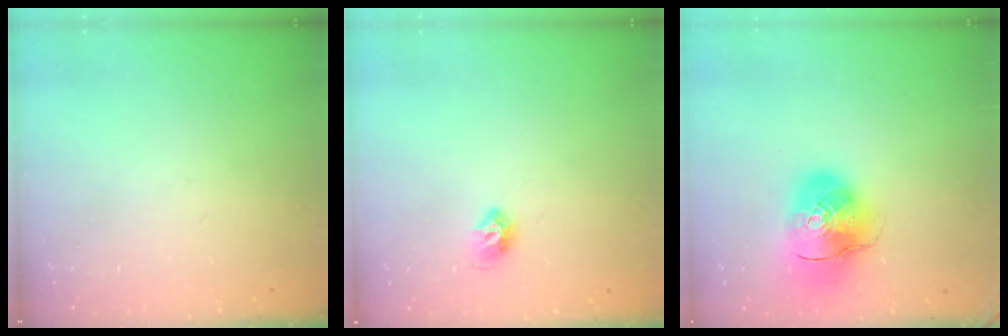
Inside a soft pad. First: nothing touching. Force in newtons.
{"total": 6.6, "press": 6.6, "slide": 0.9}
{"total": 12.8, "press": 12.6, "slide": 2.1}